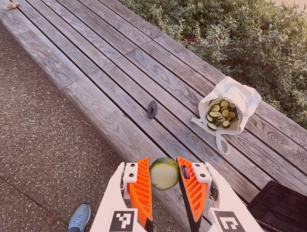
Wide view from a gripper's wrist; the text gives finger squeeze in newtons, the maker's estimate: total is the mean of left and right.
{"total": 9.2, "left": 10.0, "right": 8.4}